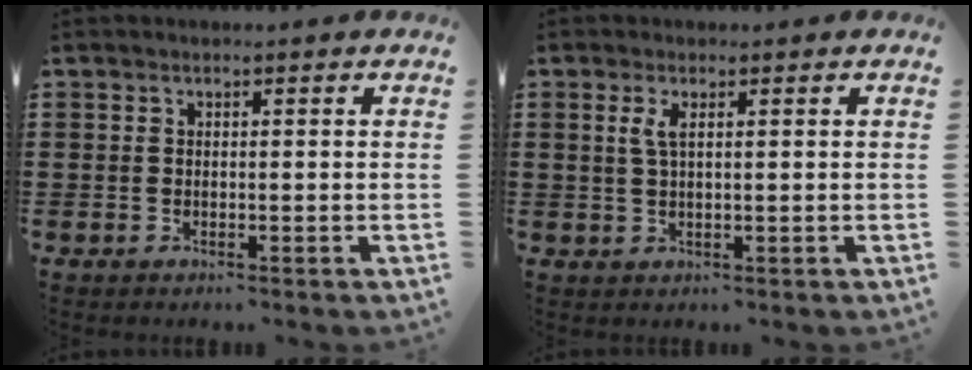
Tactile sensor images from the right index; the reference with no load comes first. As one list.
[{"total": 2.2, "force": [0.7, 0.6, 2.0], "torque": [-0.043, 0.003, 0.011]}]